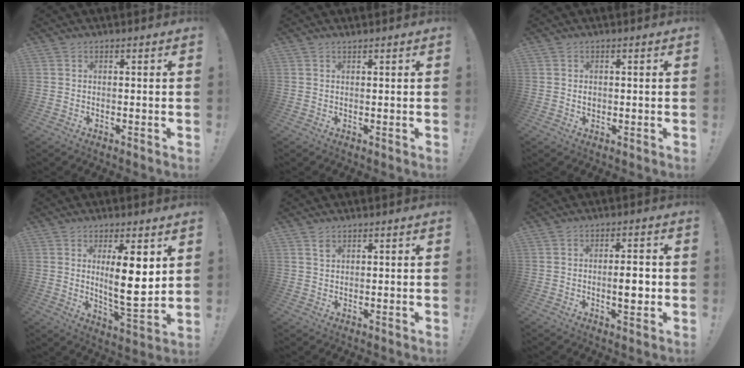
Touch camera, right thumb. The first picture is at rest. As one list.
[{"total": 0.7, "force": [0.6, -0.2, 0.2], "torque": [0.004, -0.002, 0.011]}, {"total": 1.0, "force": [-0.3, 0.9, 0.3], "torque": [-0.006, 0.002, -0.005]}, {"total": 12.2, "force": [3.3, 3.0, 11.4], "torque": [-0.177, -0.029, 0.048]}, {"total": 1.5, "force": [1.2, 0.7, 0.6], "torque": [0.003, -0.009, 0.020]}, {"total": 5.4, "force": [-0.7, 1.7, 5.1], "torque": [-0.063, 0.000, -0.018]}]